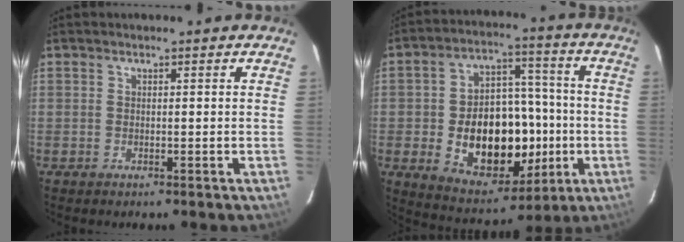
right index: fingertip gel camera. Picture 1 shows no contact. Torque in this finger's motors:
{"motor_torque": [0.80, -0.31, 1.05, 0.18]}